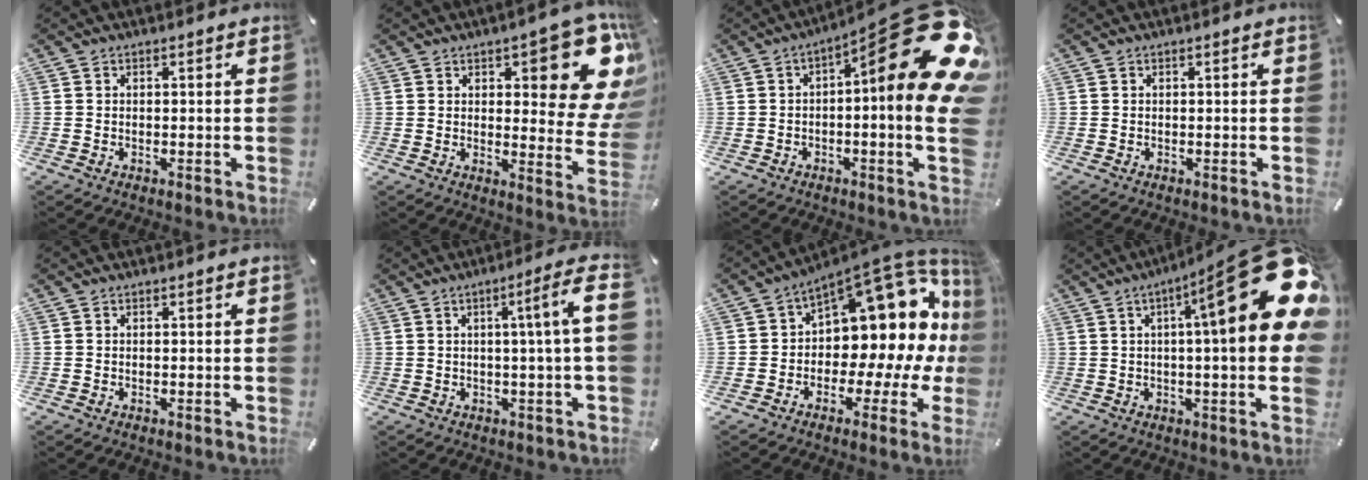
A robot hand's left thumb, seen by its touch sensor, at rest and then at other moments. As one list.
[{"total": 18.4, "force": [8.5, 7.1, 14.8], "torque": [-0.177, -0.067, 0.136]}, {"total": 25.3, "force": [7.6, 5.7, 23.4], "torque": [-0.295, -0.087, 0.134]}, {"total": 0.0}, {"total": 0.0}, {"total": 9.5, "force": [1.7, 0.1, 9.3], "torque": [-0.147, -0.006, 0.020]}, {"total": 15.5, "force": [7.4, 9.1, 10.1], "torque": [-0.124, -0.085, 0.124]}, {"total": 28.6, "force": [9.1, 5.9, 26.5], "torque": [-0.359, -0.080, 0.151]}]